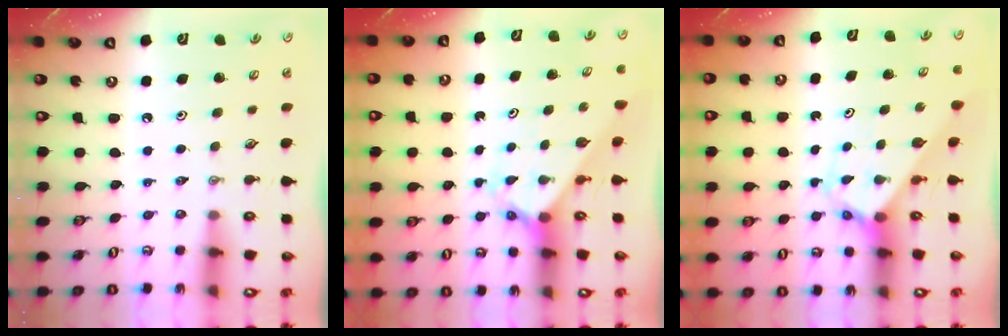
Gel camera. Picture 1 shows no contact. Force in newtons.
{"total": 2.1, "press": 2.1, "slide": 0.2}
{"total": 2.7, "press": 2.7, "slide": 0.2}